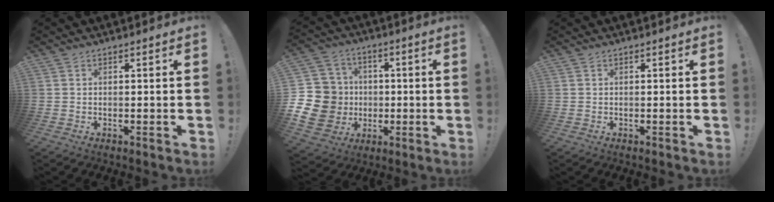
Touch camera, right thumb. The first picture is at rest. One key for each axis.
{"total": 15.7, "fx": -2.2, "fy": 14.4, "fz": 5.7, "tx": -0.112, "ty": 0.024, "tz": -0.019}
{"total": 0.0}